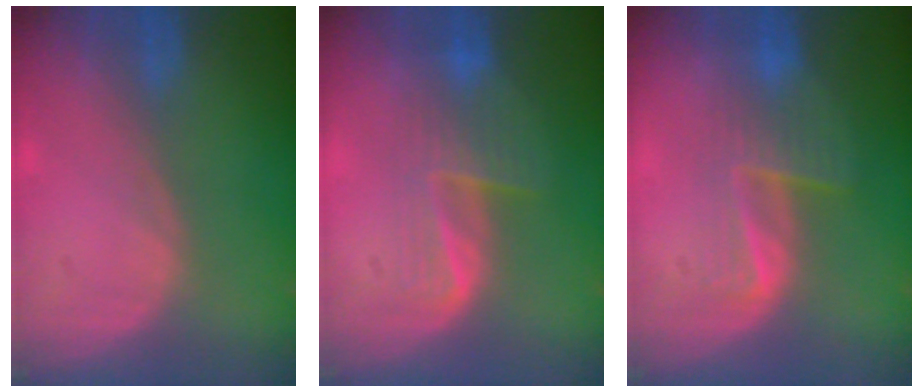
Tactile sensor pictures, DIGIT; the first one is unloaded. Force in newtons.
{"total": 6.2, "press": 5.9, "slide": 1.9}
{"total": 6.8, "press": 5.5, "slide": 4.0}